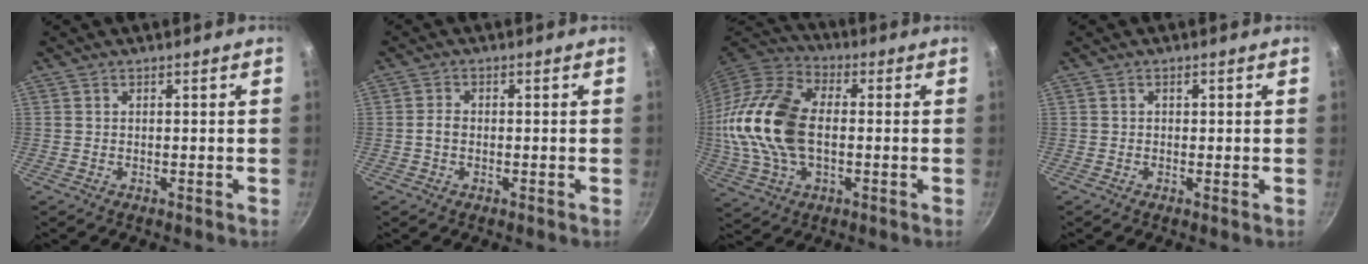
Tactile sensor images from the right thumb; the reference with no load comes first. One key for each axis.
{"total": 1.9, "fx": -0.4, "fy": 1.3, "fz": 1.3, "tx": -0.023, "ty": 0.012, "tz": -0.009}
{"total": 21.4, "fx": -0.1, "fy": 13.4, "fz": 16.7, "tx": -0.333, "ty": 0.030, "tz": -0.008}
{"total": 0.9, "fx": 0.0, "fy": 0.7, "fz": 0.5, "tx": -0.005, "ty": 0.003, "tz": -0.001}